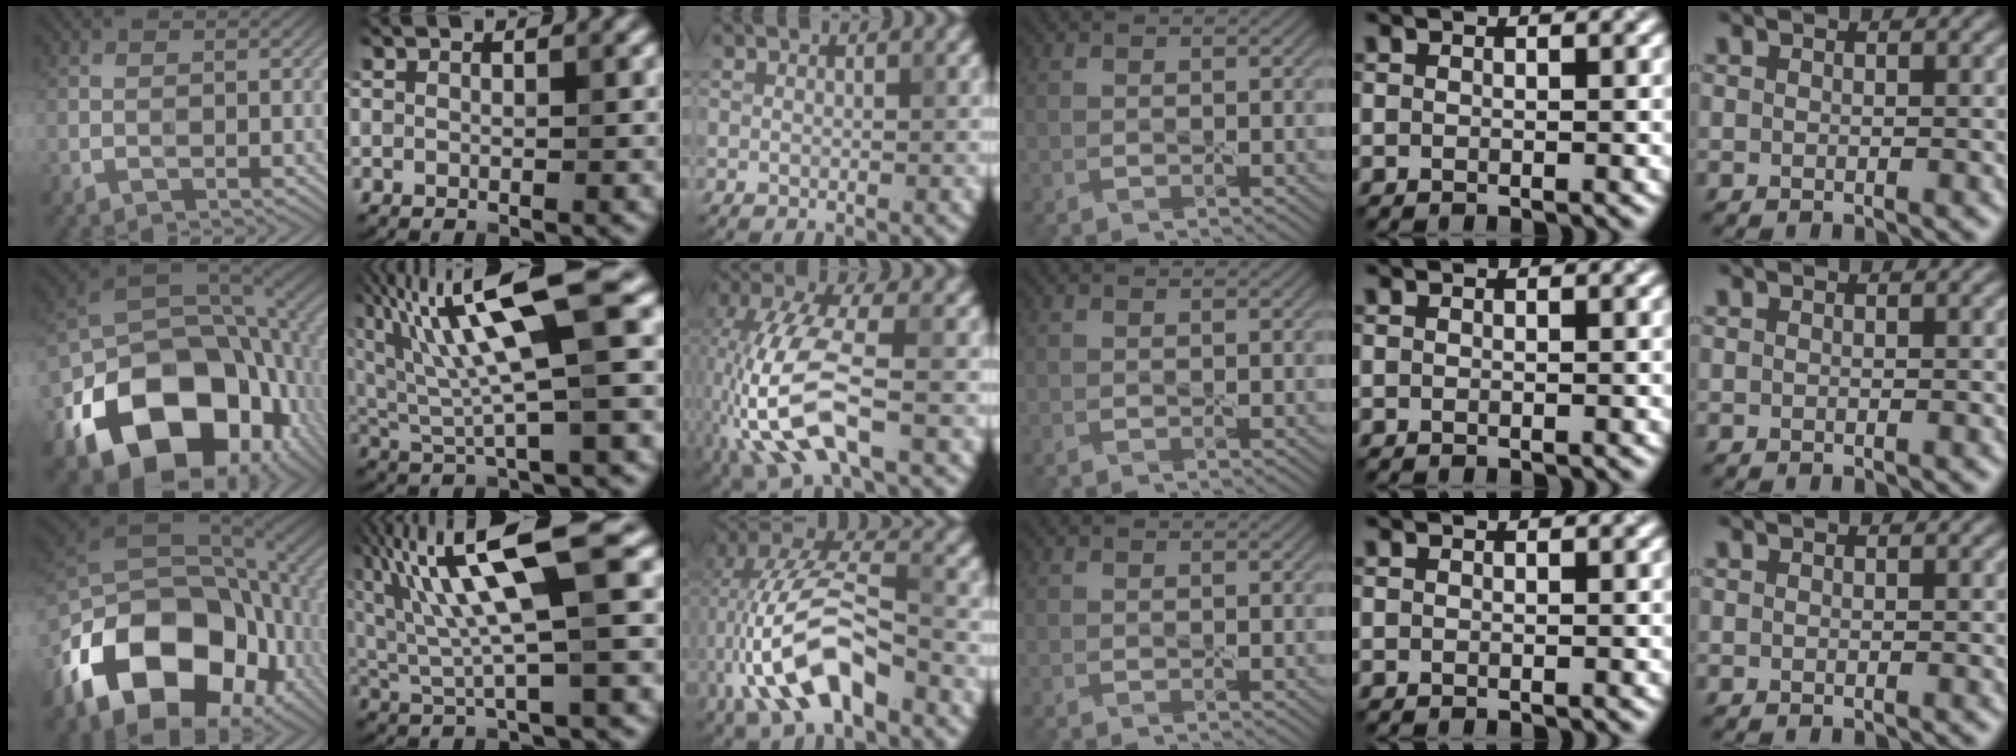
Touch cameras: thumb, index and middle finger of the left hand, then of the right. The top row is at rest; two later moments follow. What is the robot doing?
{"motion": "peel", "object": "sticker"}